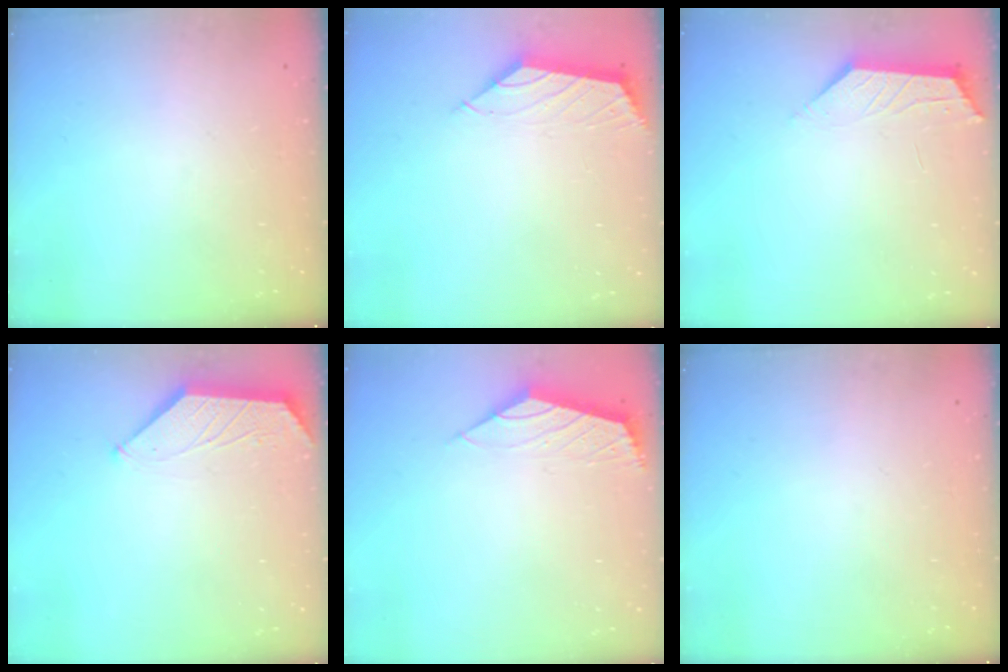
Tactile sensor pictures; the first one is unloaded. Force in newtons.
{"total": 2.0, "press": 1.9, "slide": 0.3}
{"total": 1.9, "press": 1.9, "slide": 0.4}
{"total": 0.8, "press": 0.7, "slide": 0.1}
{"total": 2.4, "press": 2.3, "slide": 0.7}
{"total": 0.0}